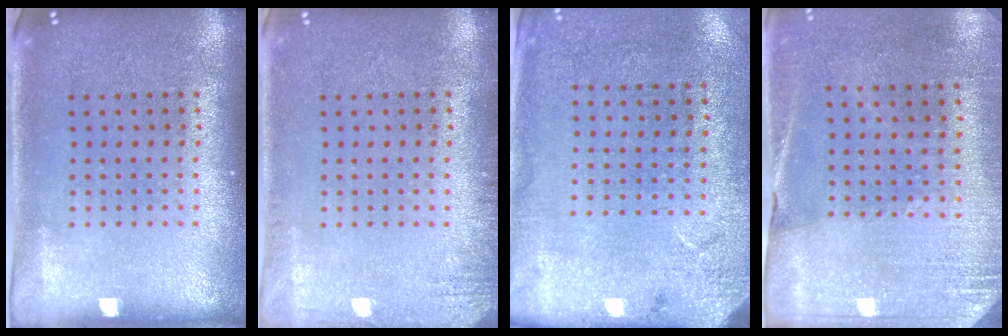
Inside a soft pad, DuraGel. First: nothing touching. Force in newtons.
{"total": 1.5, "press": 1.5, "slide": 0.2}
{"total": 2.8, "press": 2.2, "slide": 1.6}
{"total": 2.7, "press": 2.6, "slide": 0.9}